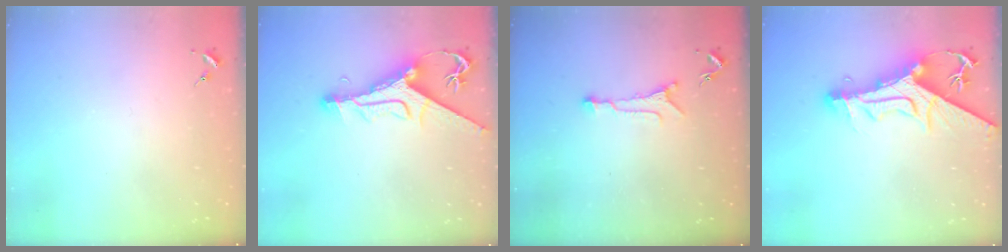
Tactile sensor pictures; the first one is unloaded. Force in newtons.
{"total": 12.4, "press": 12.4, "slide": 1.3}
{"total": 6.2, "press": 6.2, "slide": 0.5}
{"total": 17.4, "press": 17.3, "slide": 1.7}